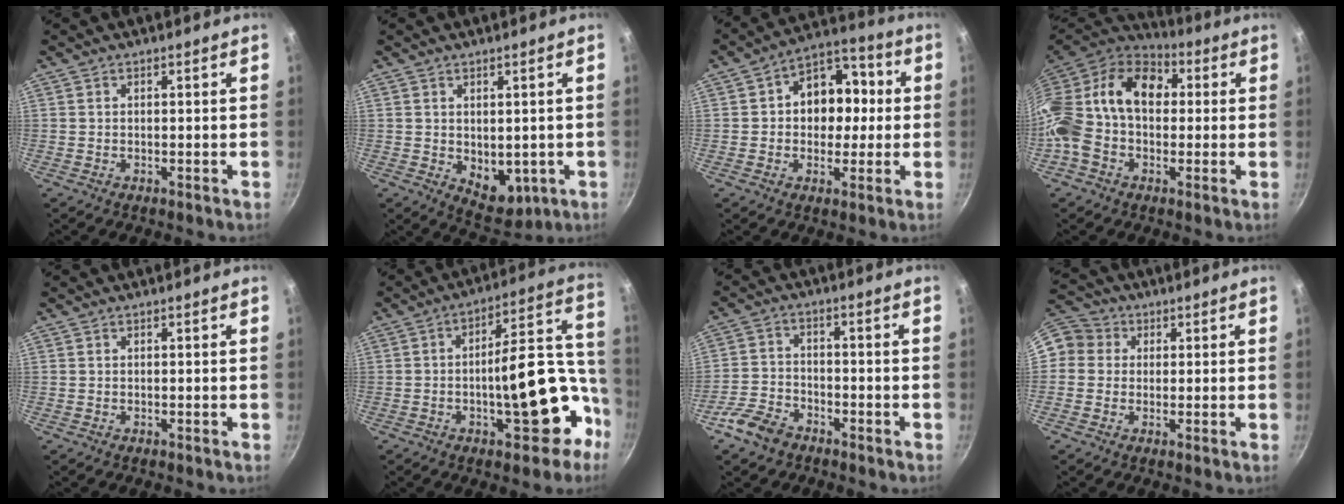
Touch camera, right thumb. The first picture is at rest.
{"total": 7.2, "force": [-0.6, 4.8, 5.4], "torque": [-0.049, -0.015, 0.009]}
{"total": 12.5, "force": [0.7, 9.8, 7.8], "torque": [-0.052, 0.028, -0.004]}
{"total": 21.2, "force": [1.7, 15.2, 14.8], "torque": [-0.278, 0.050, 0.009]}
{"total": 0.0}
{"total": 19.2, "force": [-6.0, 8.6, 16.0], "torque": [-0.165, 0.073, -0.080]}
{"total": 6.9, "force": [-4.5, 4.2, 3.0], "torque": [-0.054, 0.036, -0.093]}
{"total": 7.7, "force": [1.1, 7.2, 2.5], "torque": [-0.024, 0.017, 0.000]}